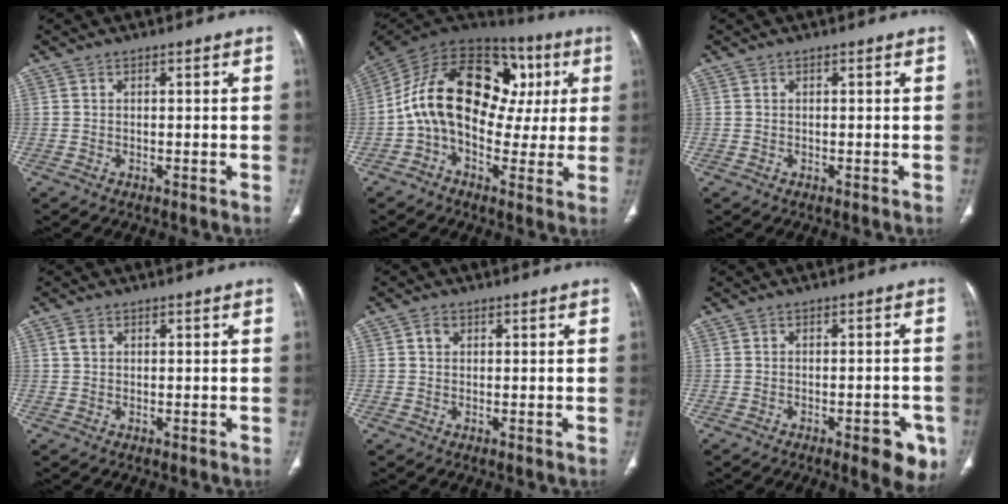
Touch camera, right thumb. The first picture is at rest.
{"total": 22.5, "force": [2.4, 14.6, 17.0], "torque": [-0.248, 0.051, 0.028]}
{"total": 0.0}
{"total": 1.4, "force": [0.6, 1.0, 0.8], "torque": [-0.017, 0.003, 0.012]}
{"total": 1.5, "force": [0.6, 1.2, 0.7], "torque": [-0.008, 0.001, 0.008]}
{"total": 7.1, "force": [-3.5, 2.7, 5.5], "torque": [-0.043, 0.007, -0.040]}